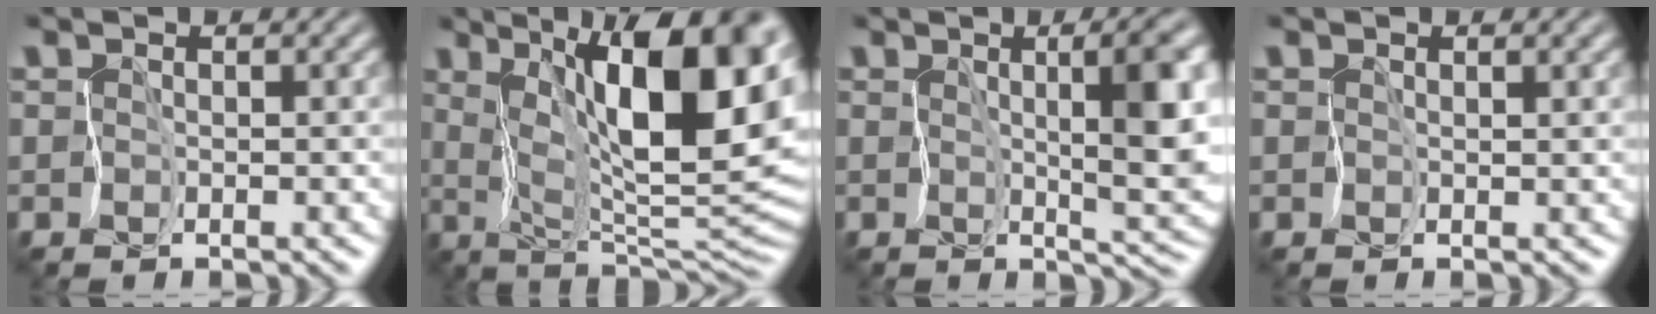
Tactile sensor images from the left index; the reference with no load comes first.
{"total": 15.0, "force": [5.2, 5.4, 12.9], "torque": [-0.169, 0.002, 0.082]}
{"total": 8.7, "force": [1.7, 2.6, 8.2], "torque": [-0.112, -0.001, 0.027]}
{"total": 0.8, "force": [0.5, 0.1, 0.6], "torque": [-0.010, -0.003, 0.012]}